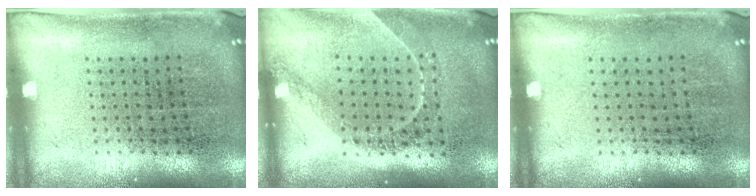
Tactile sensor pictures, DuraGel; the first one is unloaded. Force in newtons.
{"total": 1.3, "press": 1.1, "slide": 0.7}
{"total": 0.0}